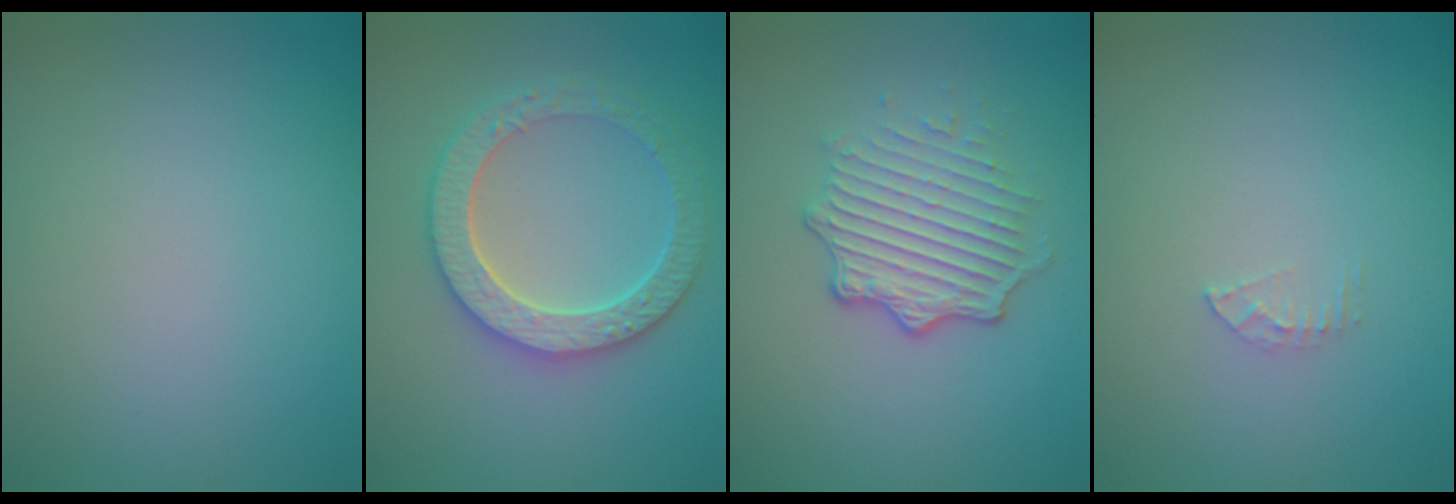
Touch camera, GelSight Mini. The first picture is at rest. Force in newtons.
{"total": 4.0, "press": 3.8, "slide": 1.0}
{"total": 4.8, "press": 3.4, "slide": 3.4}
{"total": 0.9, "press": 0.9, "slide": 0.1}